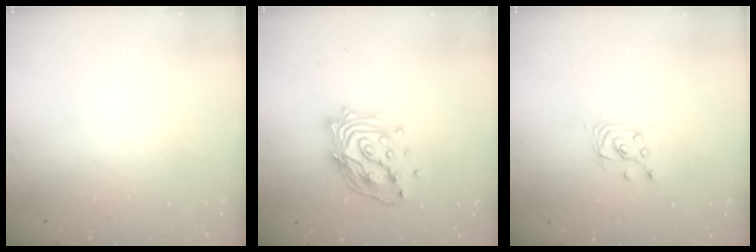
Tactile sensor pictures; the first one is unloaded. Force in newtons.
{"total": 17.1, "press": 17.1, "slide": 1.3}
{"total": 2.8, "press": 2.8, "slide": 0.2}